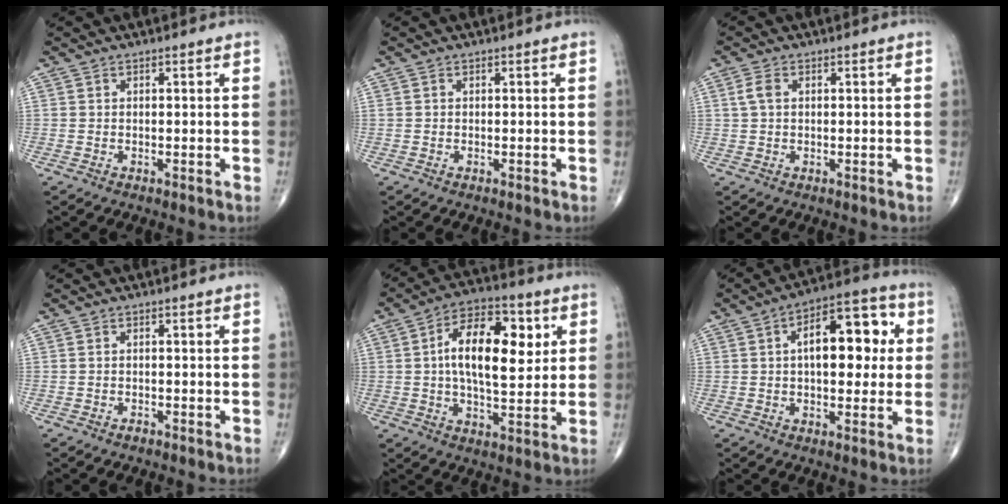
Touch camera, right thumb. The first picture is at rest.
{"total": 0.0}
{"total": 2.4, "force": [0.5, 1.5, 1.9], "torque": [-0.045, 0.008, 0.010]}
{"total": 0.7, "force": [-0.5, 0.4, 0.3], "torque": [-0.005, 0.002, -0.010]}
{"total": 15.9, "force": [3.2, 7.7, 13.5], "torque": [-0.197, 0.004, 0.044]}
{"total": 14.8, "force": [2.6, 7.5, 12.5], "torque": [-0.149, 0.021, 0.030]}